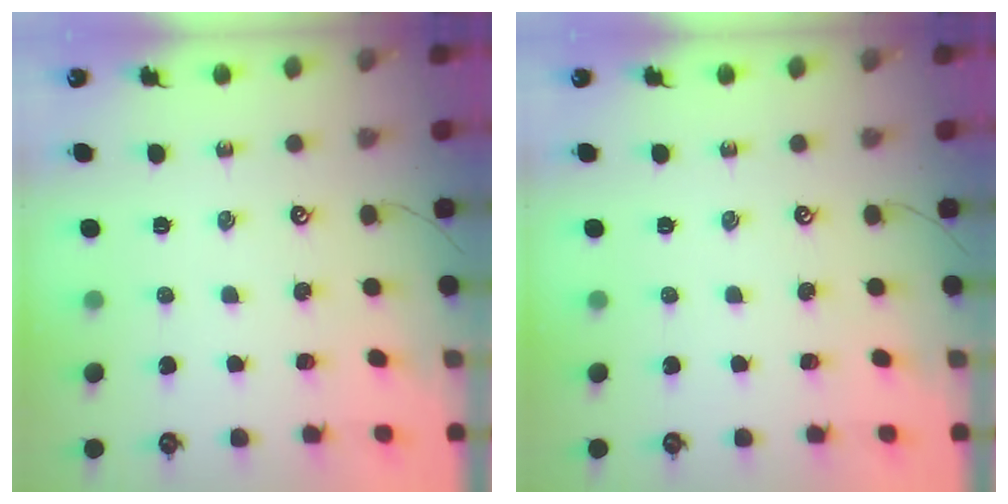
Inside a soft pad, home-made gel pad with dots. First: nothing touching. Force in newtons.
{"total": 0.0}